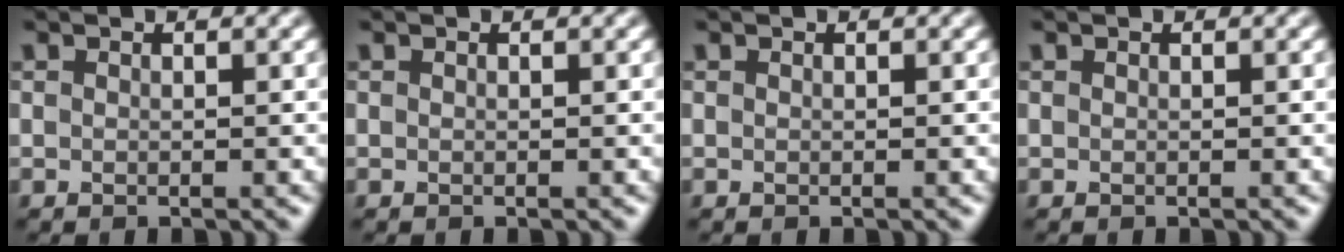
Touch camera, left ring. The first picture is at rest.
{"total": 0.0}
{"total": 0.0}
{"total": 0.0}